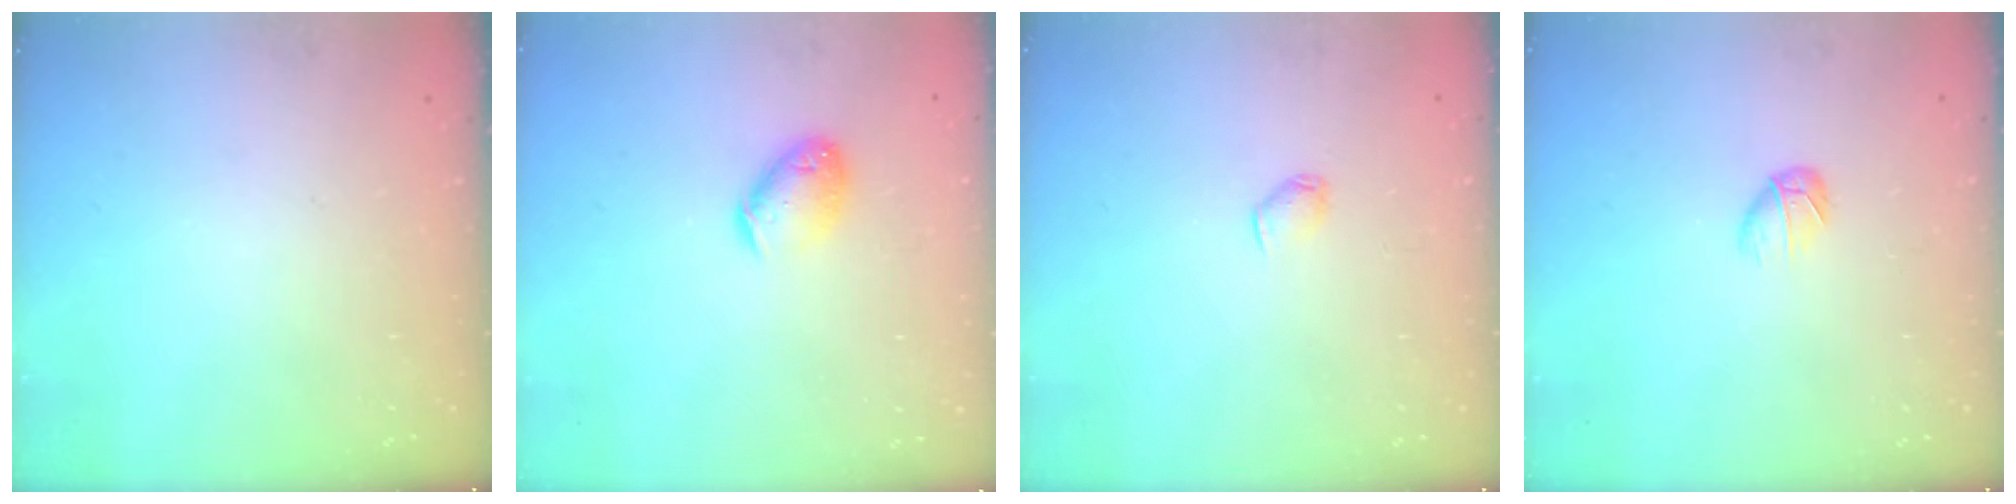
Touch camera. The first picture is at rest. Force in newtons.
{"total": 9.6, "press": 9.5, "slide": 1.4}
{"total": 2.8, "press": 2.7, "slide": 0.6}
{"total": 3.1, "press": 2.9, "slide": 0.9}